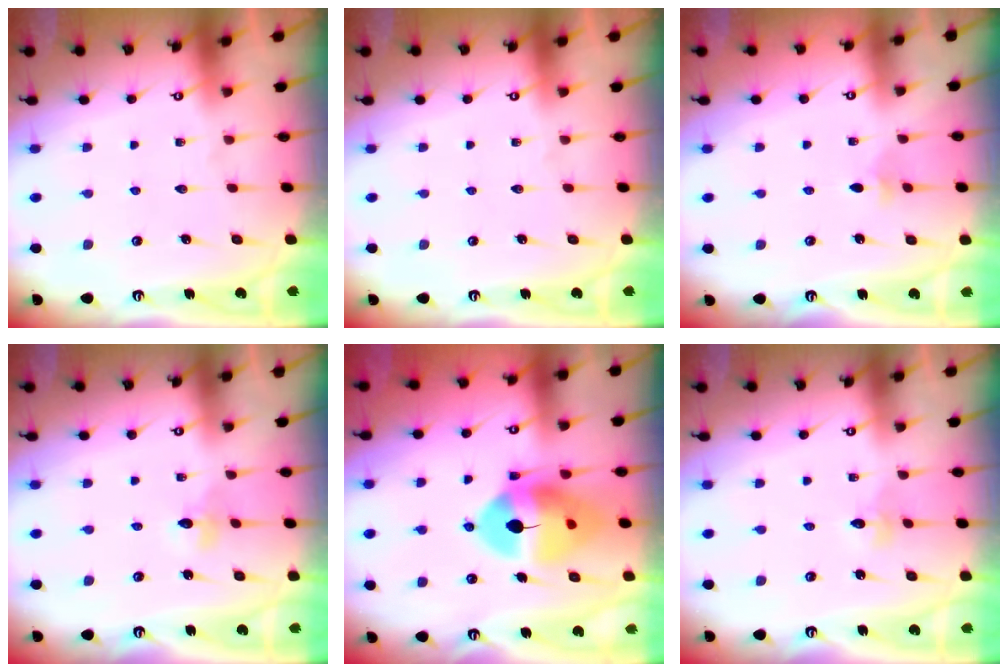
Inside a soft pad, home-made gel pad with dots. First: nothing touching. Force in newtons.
{"total": 0.0}
{"total": 2.9, "press": 2.8, "slide": 0.8}
{"total": 3.9, "press": 3.8, "slide": 0.4}
{"total": 13.6, "press": 13.5, "slide": 2.1}
{"total": 2.3, "press": 2.3, "slide": 0.2}